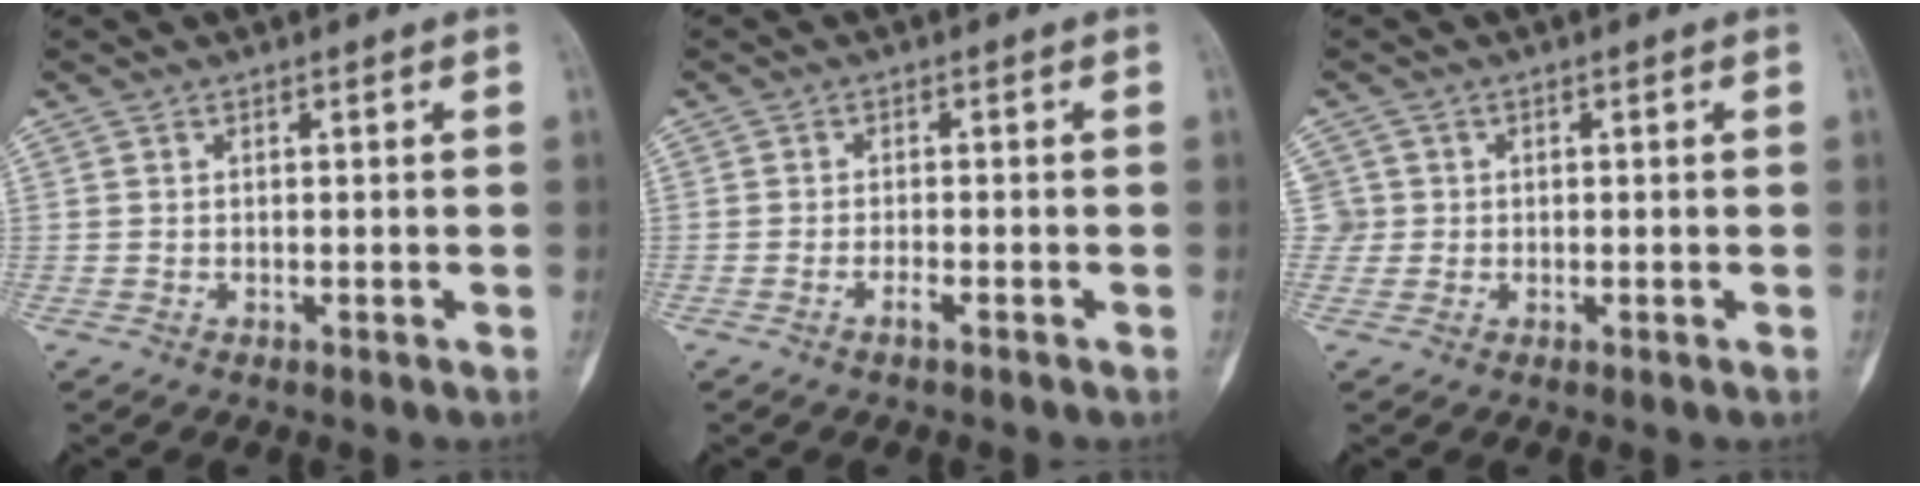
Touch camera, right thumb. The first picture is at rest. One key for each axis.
{"total": 1.6, "fx": -1.0, "fy": 0.3, "fz": 1.2, "tx": -0.024, "ty": 0.005, "tz": -0.021}
{"total": 2.6, "fx": 0.3, "fy": 2.6, "fz": -0.1, "tx": 0.020, "ty": 0.006, "tz": 0.003}